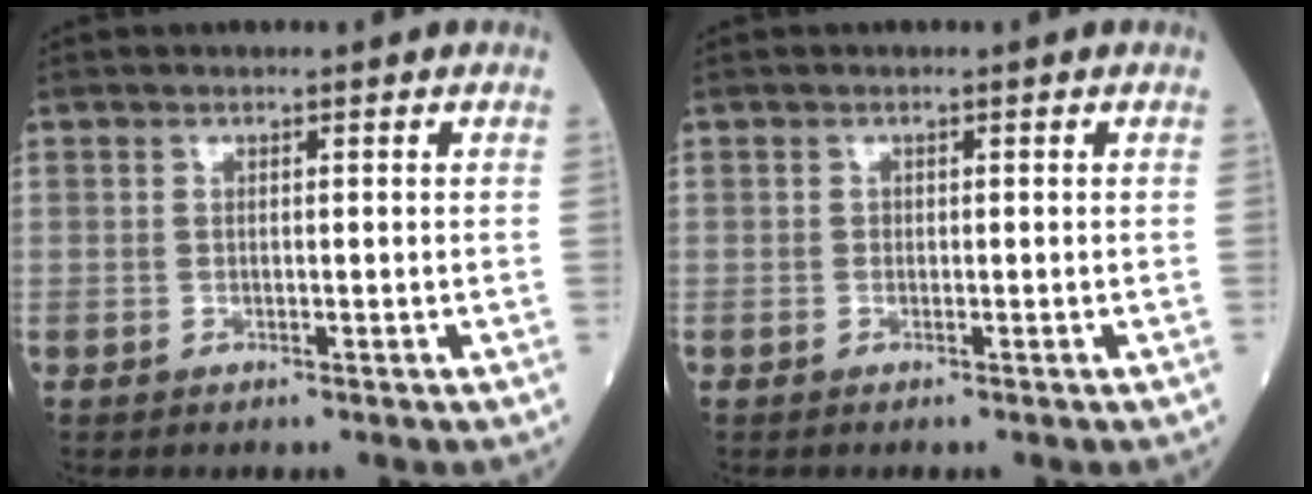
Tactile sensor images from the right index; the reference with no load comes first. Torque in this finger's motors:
{"motor_torque": [0.04, 0.00, 0.03, 0.01]}